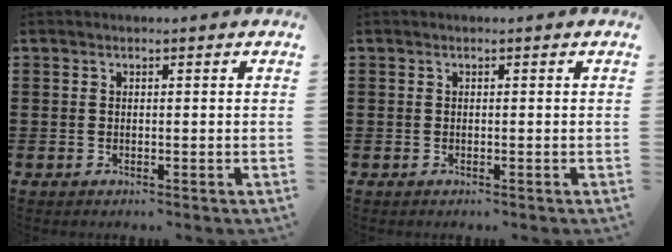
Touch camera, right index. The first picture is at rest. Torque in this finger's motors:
{"motor_torque": [0.05, 0.16, 0.00, 0.00]}